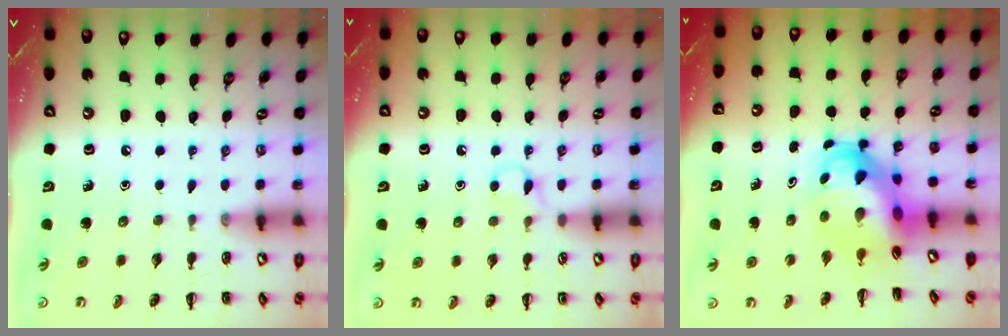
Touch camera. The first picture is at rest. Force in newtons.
{"total": 3.6, "press": 3.3, "slide": 1.3}
{"total": 5.7, "press": 5.4, "slide": 1.9}